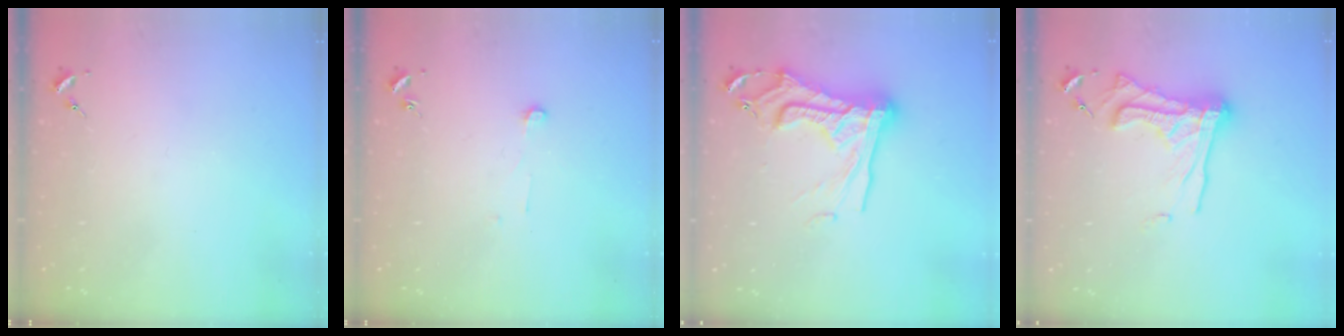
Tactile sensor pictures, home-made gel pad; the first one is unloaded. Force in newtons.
{"total": 3.7, "press": 3.7, "slide": 0.3}
{"total": 19.3, "press": 19.2, "slide": 1.8}
{"total": 16.1, "press": 16.1, "slide": 1.4}